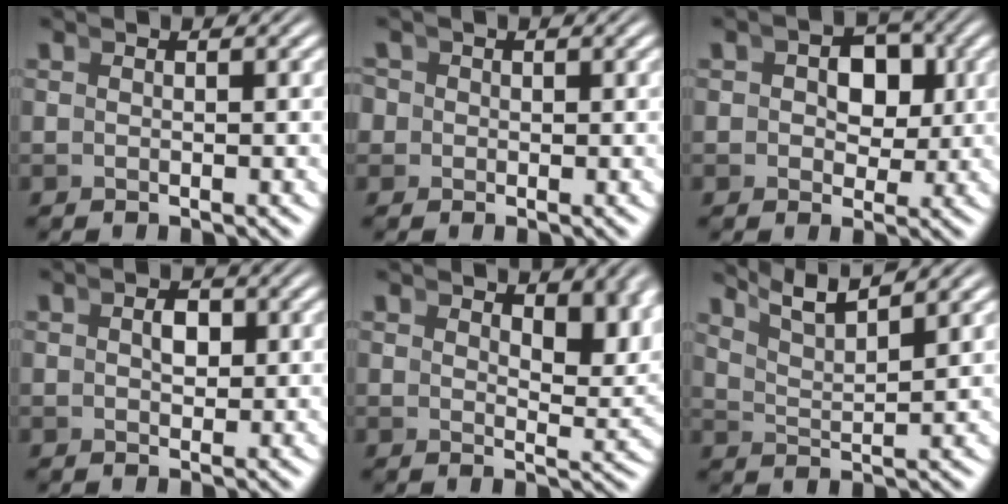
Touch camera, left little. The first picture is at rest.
{"total": 2.9, "force": [-0.2, 2.8, 0.7], "torque": [-0.016, -0.004, -0.009]}
{"total": 4.2, "force": [0.2, 3.6, 2.2], "torque": [-0.032, -0.001, -0.003]}
{"total": 1.7, "force": [0.3, 1.2, 1.2], "torque": [-0.018, 0.001, 0.007]}
{"total": 3.0, "force": [1.9, 0.6, 2.2], "torque": [-0.024, -0.015, 0.036]}
{"total": 5.0, "force": [4.5, 0.7, 2.2], "torque": [-0.040, 0.010, 0.069]}